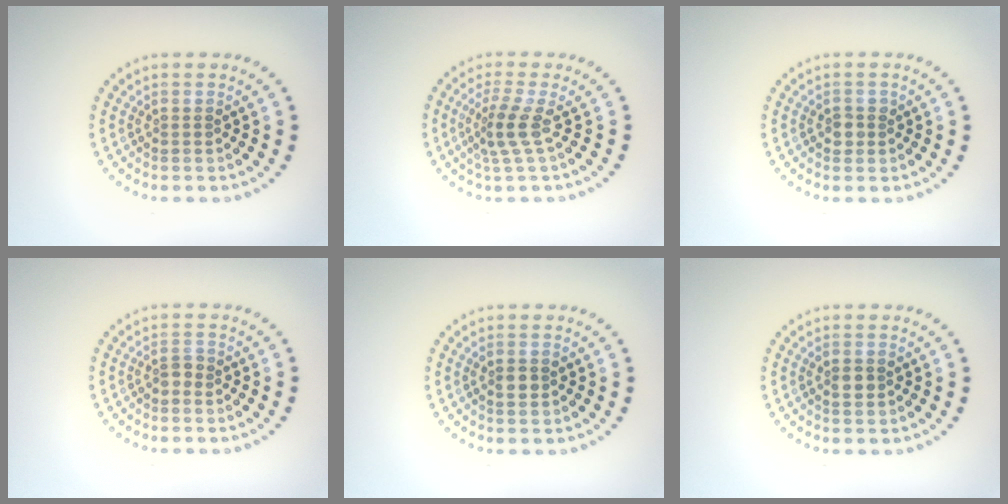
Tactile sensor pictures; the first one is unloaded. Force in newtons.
{"total": 2.5, "press": 1.8, "slide": 1.7}
{"total": 1.3, "press": 1.2, "slide": 0.5}
{"total": 1.0, "press": 0.9, "slide": 0.4}
{"total": 1.3, "press": 1.3, "slide": 0.3}
{"total": 1.3, "press": 1.3, "slide": 0.3}